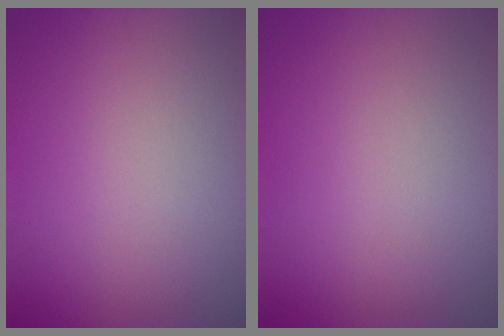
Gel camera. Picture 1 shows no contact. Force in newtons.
{"total": 0.0}